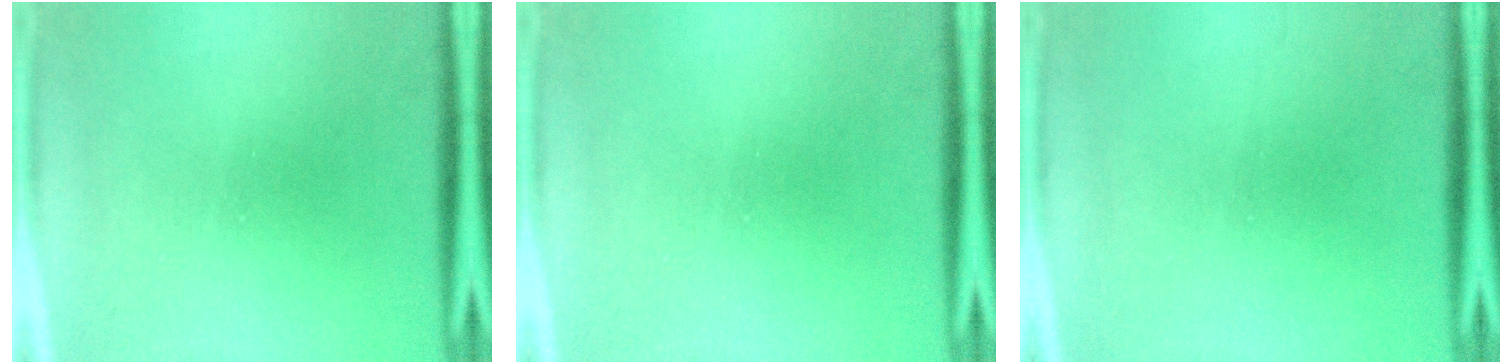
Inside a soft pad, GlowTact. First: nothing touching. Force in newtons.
{"total": 0.0}
{"total": 1.1}